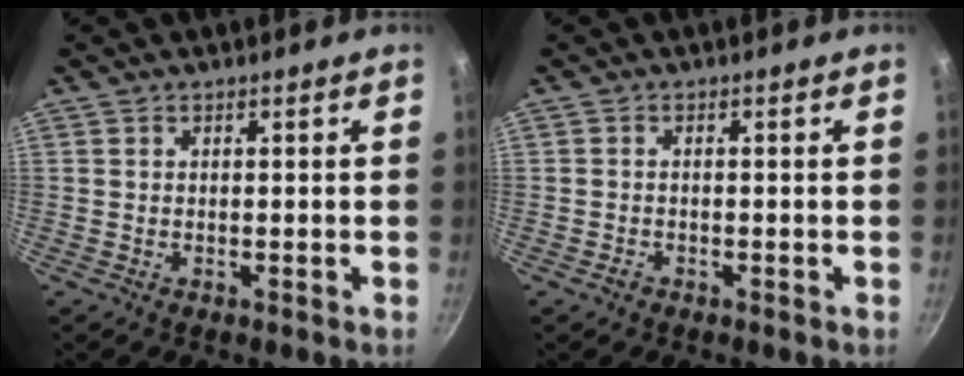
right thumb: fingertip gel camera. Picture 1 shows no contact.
{"total": 1.1, "force": [-0.7, 0.8, 0.4], "torque": [-0.009, 0.006, -0.013]}